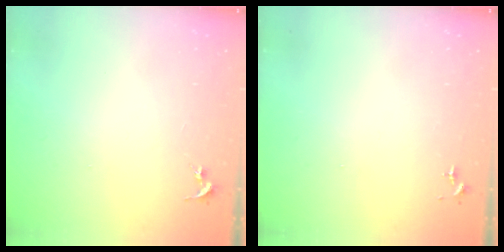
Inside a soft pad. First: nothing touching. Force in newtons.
{"total": 0.0}